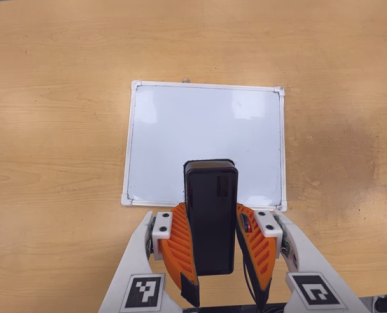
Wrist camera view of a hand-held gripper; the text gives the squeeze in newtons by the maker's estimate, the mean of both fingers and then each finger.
{"total": 5.6, "left": 5.1, "right": 6.1}